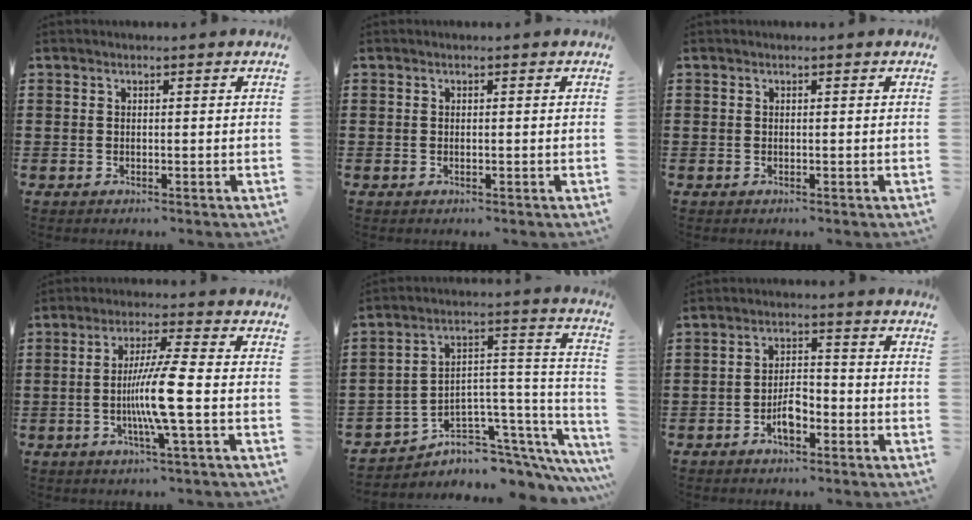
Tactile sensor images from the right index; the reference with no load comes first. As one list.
[{"total": 0.0}, {"total": 0.0}, {"total": 8.4, "force": [-1.7, -0.4, 8.2], "torque": [-0.154, -0.018, -0.036]}, {"total": 5.1, "force": [-3.4, 3.5, 1.5], "torque": [-0.036, -0.019, -0.059]}, {"total": 4.2, "force": [-2.3, 1.8, 3.1], "torque": [-0.060, 0.004, -0.044]}]